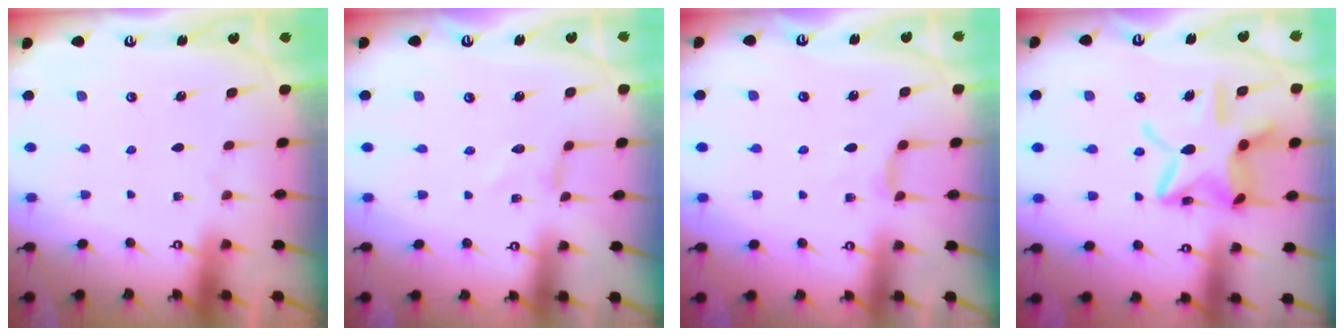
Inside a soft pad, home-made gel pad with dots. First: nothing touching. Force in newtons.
{"total": 0.0}
{"total": 3.8, "press": 3.8, "slide": 0.6}
{"total": 17.0, "press": 17.0, "slide": 1.6}